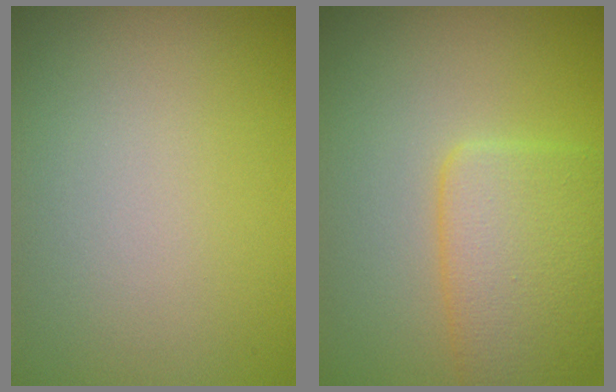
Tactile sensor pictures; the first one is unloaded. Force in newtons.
{"total": 4.7, "press": 4.7, "slide": 0.2}